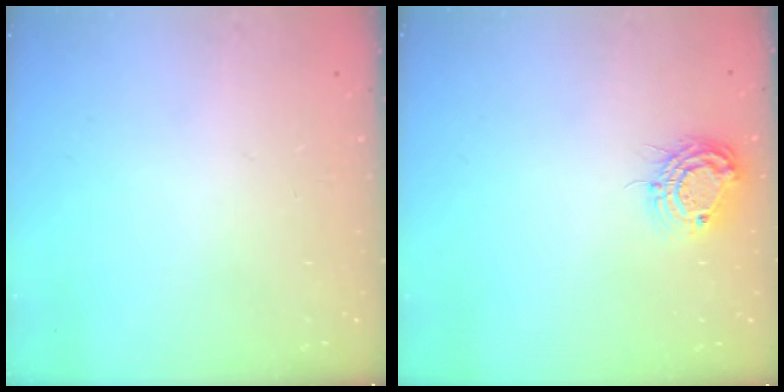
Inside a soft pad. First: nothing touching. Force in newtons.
{"total": 9.6, "press": 9.6, "slide": 0.8}